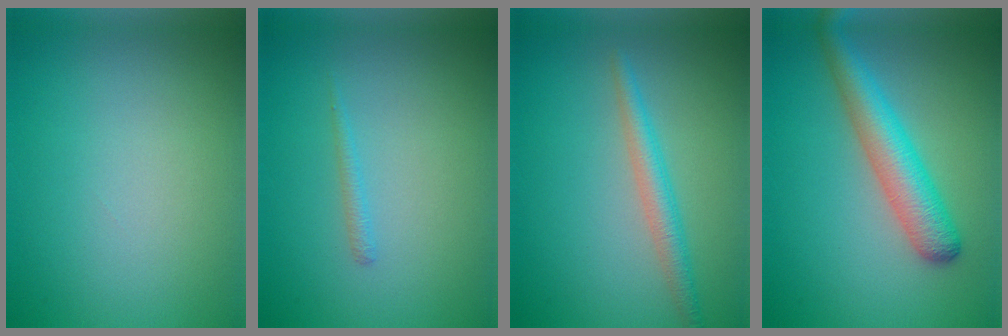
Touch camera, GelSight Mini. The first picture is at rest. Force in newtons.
{"total": 0.8, "press": 0.8, "slide": 0.1}
{"total": 2.5, "press": 2.5, "slide": 0.0}
{"total": 4.8, "press": 4.8, "slide": 0.1}